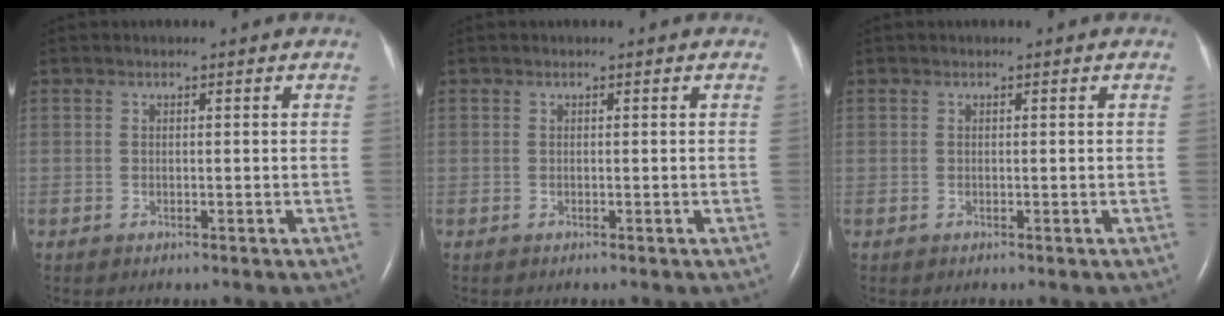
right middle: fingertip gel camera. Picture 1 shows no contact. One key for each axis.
{"total": 0.0}
{"total": 0.0}